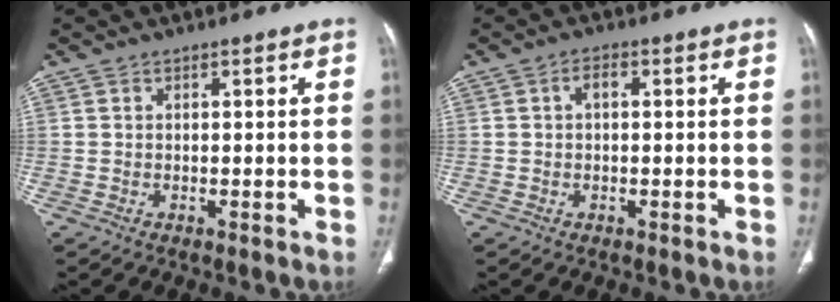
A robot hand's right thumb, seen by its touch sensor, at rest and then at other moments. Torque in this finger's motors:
{"motor_torque": [1.00, 2.40, 0.51, -0.33, -0.01]}